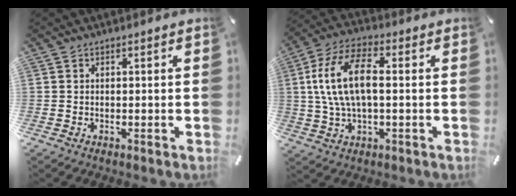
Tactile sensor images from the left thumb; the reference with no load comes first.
{"total": 13.5, "force": [1.5, 6.7, 11.7], "torque": [-0.247, 0.003, 0.024]}